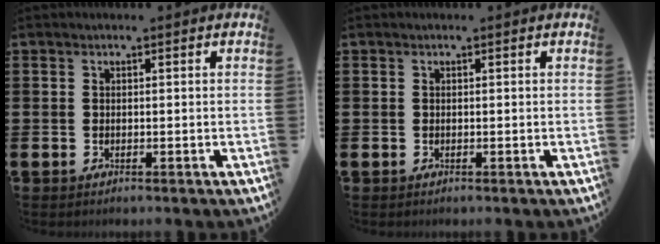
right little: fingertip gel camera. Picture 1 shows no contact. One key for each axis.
{"total": 0.0}